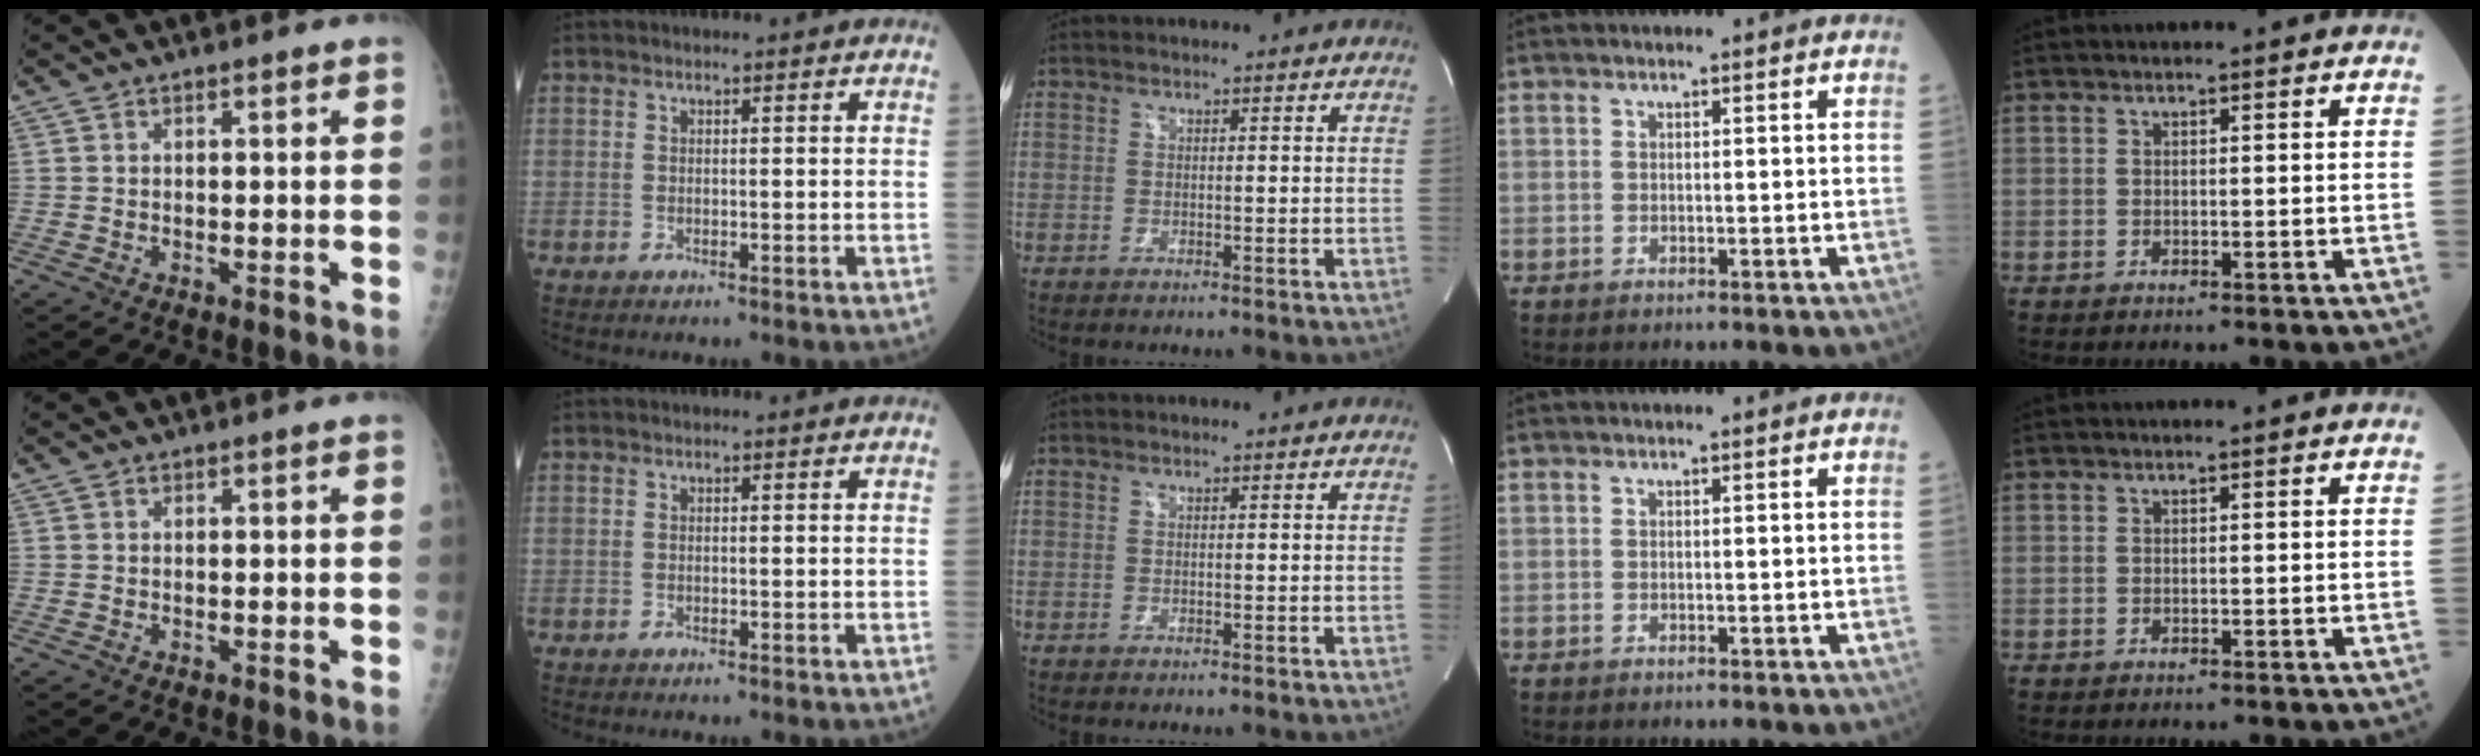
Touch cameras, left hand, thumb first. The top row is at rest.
{}